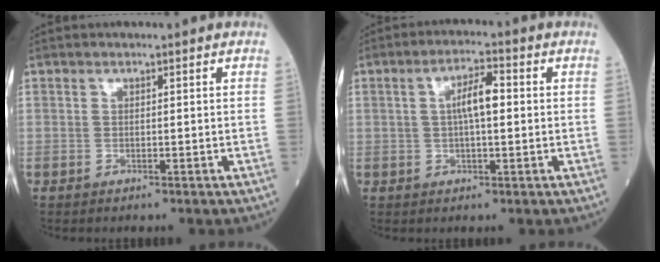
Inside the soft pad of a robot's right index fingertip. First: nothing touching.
{"total": 5.2, "force": [0.6, 1.3, 5.0], "torque": [-0.090, 0.013, 0.008]}